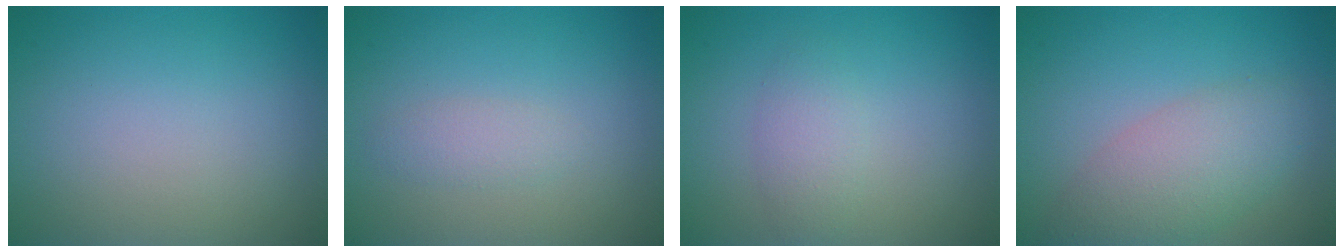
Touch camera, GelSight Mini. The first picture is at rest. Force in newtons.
{"total": 1.3, "press": 1.3, "slide": 0.0}
{"total": 1.9, "press": 1.9, "slide": 0.1}
{"total": 4.7, "press": 4.7, "slide": 0.4}